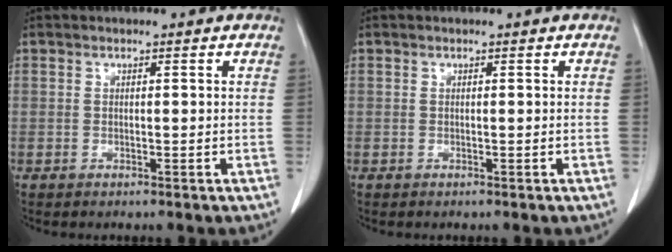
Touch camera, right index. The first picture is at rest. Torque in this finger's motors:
{"motor_torque": [0.00, 0.00, 0.00, 0.00]}